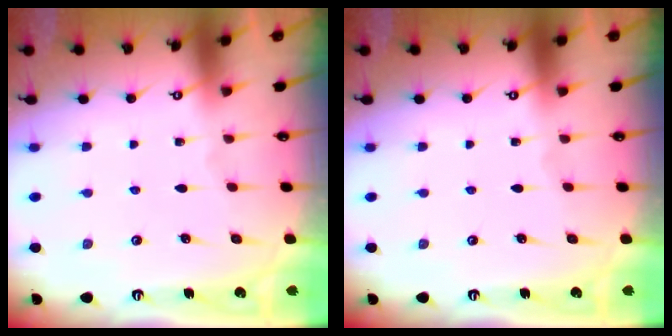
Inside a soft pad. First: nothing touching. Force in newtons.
{"total": 0.0}